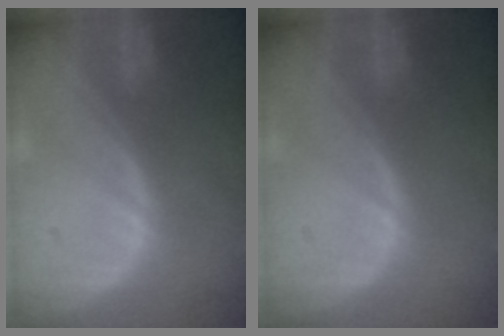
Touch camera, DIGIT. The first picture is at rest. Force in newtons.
{"total": 0.0}